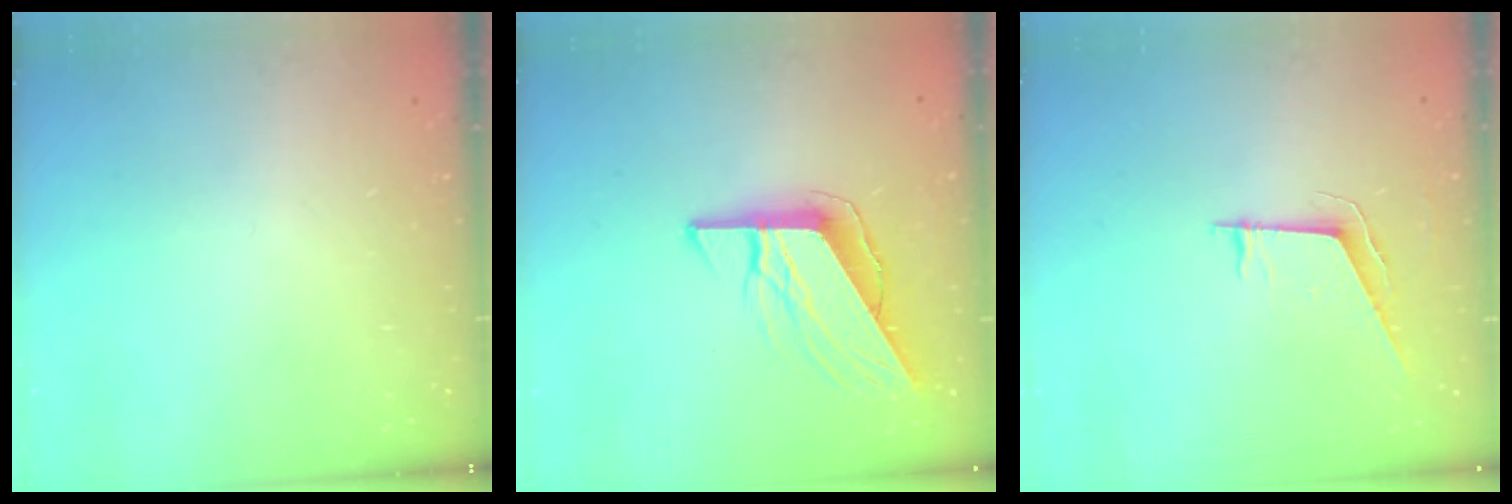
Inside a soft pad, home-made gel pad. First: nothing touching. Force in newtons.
{"total": 10.2, "press": 10.2, "slide": 0.6}
{"total": 6.6, "press": 6.2, "slide": 2.4}